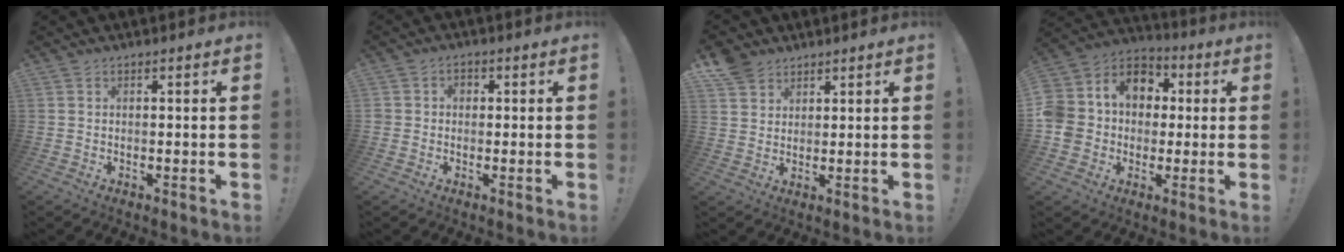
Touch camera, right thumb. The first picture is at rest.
{"total": 2.5, "force": [-0.5, 2.3, 1.0], "torque": [-0.016, 0.006, -0.009]}
{"total": 5.7, "force": [4.3, 3.5, 1.2], "torque": [-0.021, -0.025, 0.083]}
{"total": 12.7, "force": [0.5, 11.4, 5.6], "torque": [-0.099, 0.010, 0.020]}